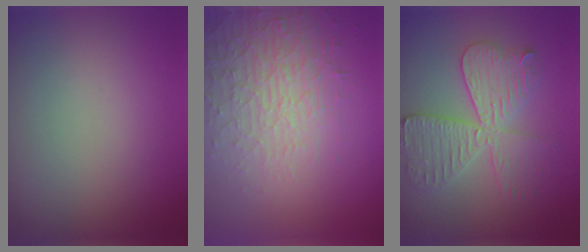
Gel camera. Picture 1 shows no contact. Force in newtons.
{"total": 5.1, "press": 3.4, "slide": 3.7}
{"total": 5.7, "press": 5.6, "slide": 0.7}